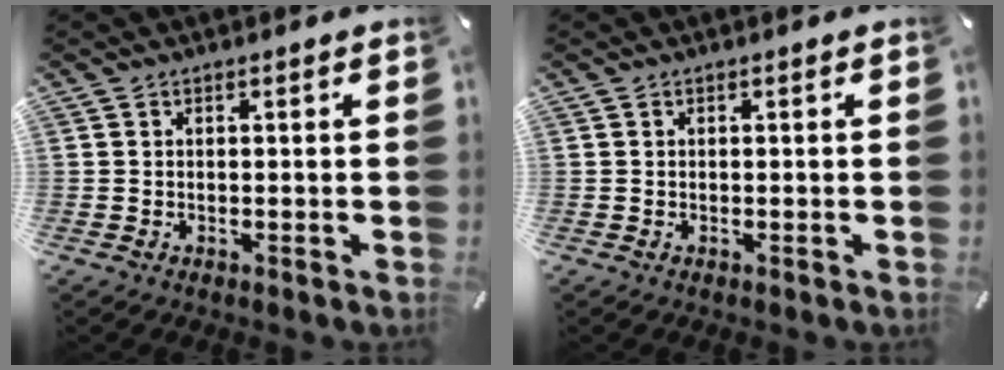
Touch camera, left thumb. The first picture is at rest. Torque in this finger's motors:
{"motor_torque": [-0.11, -0.05, 0.04, 0.00, 0.00]}